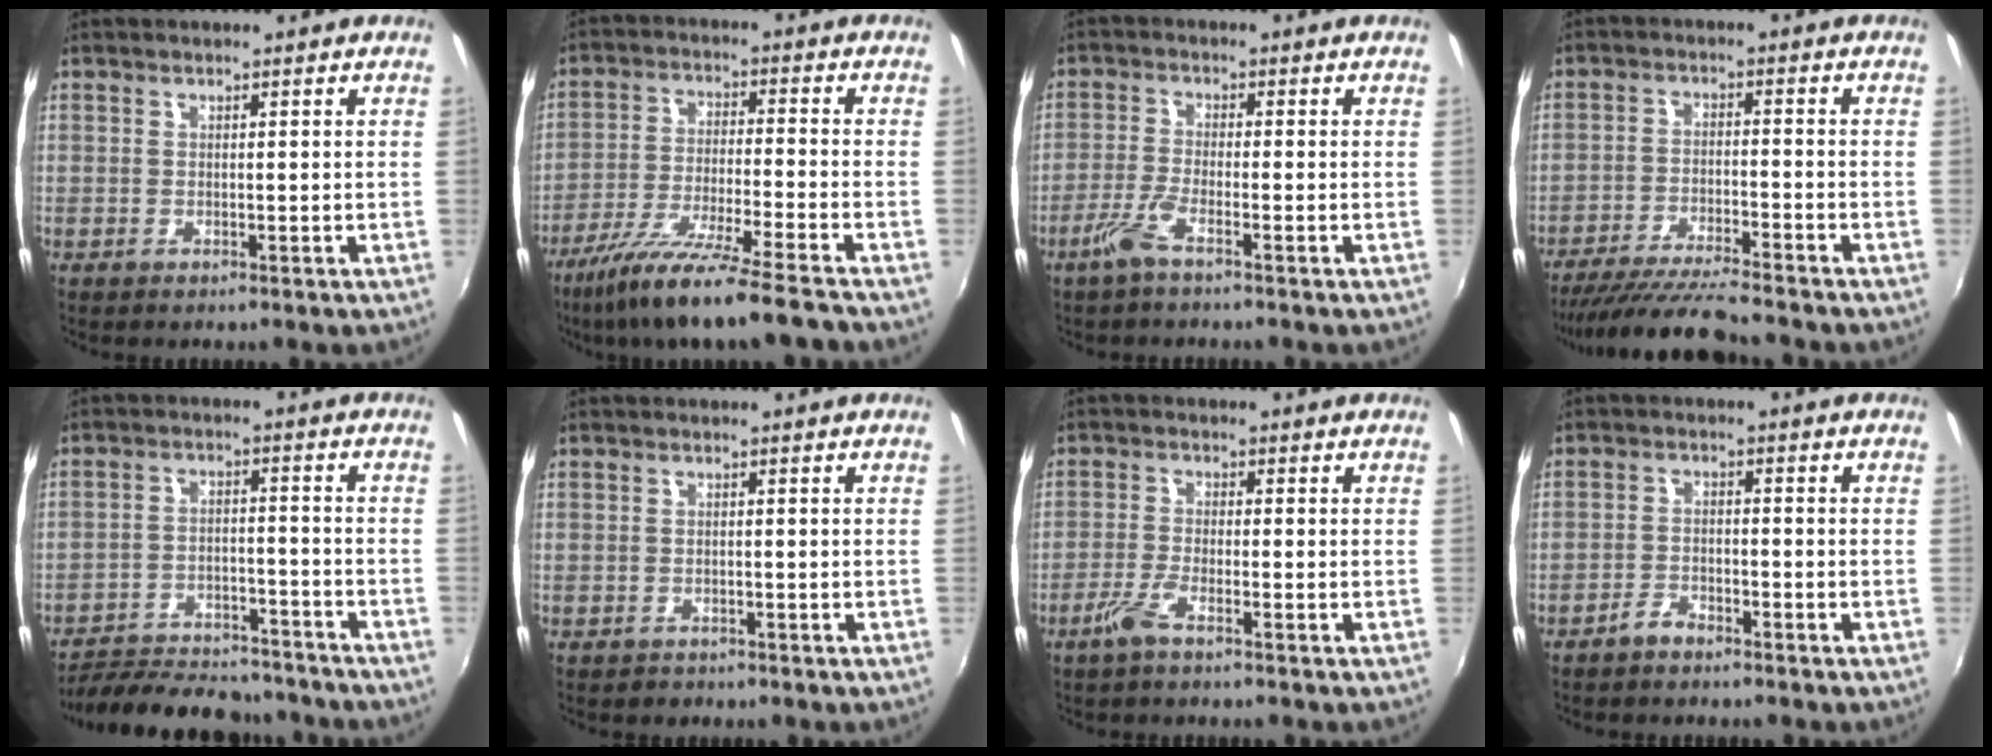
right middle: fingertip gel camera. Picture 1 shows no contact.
{"total": 14.6, "force": [-11.9, -0.6, 8.4], "torque": [-0.171, -0.037, -0.208]}
{"total": 4.0, "force": [-2.7, 0.0, 2.9], "torque": [-0.076, -0.006, -0.058]}
{"total": 11.8, "force": [-10.7, 0.1, 4.9], "torque": [-0.113, -0.015, -0.185]}
{"total": 19.4, "force": [-17.1, 5.8, 7.3], "torque": [-0.154, -0.001, -0.237]}
{"total": 1.1, "force": [-0.9, 0.7, 0.0], "torque": [-0.003, 0.000, -0.013]}
{"total": 3.5, "force": [-2.5, 0.2, 2.5], "torque": [-0.066, -0.005, -0.051]}
{"total": 2.8, "force": [-2.5, 0.9, 0.8], "torque": [-0.028, 0.005, -0.044]}